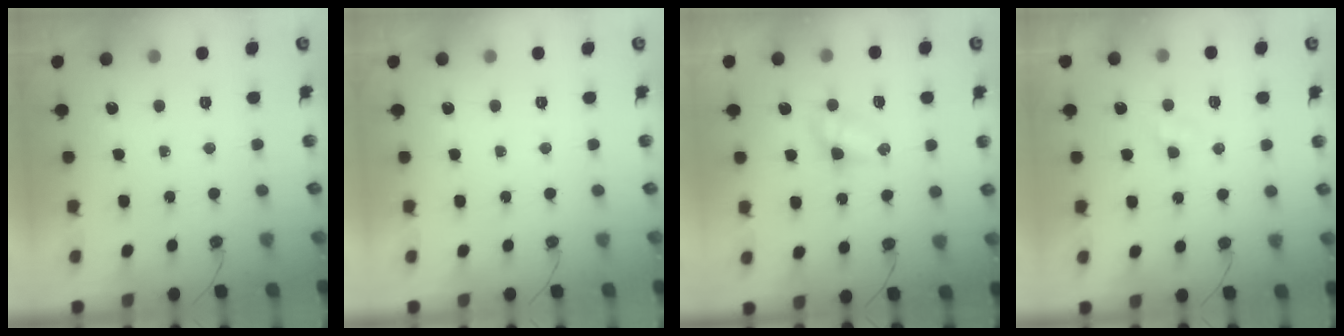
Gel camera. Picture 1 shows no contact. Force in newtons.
{"total": 0.0}
{"total": 4.9, "press": 4.8, "slide": 0.6}
{"total": 2.7, "press": 2.6, "slide": 0.4}